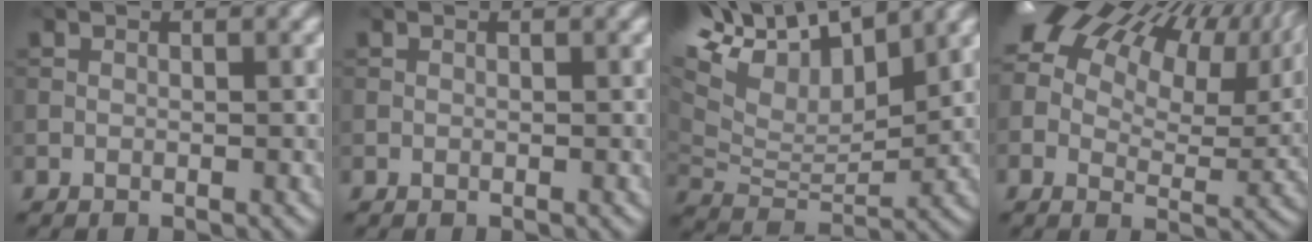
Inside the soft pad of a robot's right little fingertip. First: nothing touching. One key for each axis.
{"total": 0.0}
{"total": 12.2, "fx": 8.2, "fy": 5.1, "fz": 7.5, "tx": -0.165, "ty": 0.032, "tz": 0.141}
{"total": 18.1, "fx": 9.0, "fy": 9.6, "fz": 12.4, "tx": -0.208, "ty": 0.045, "tz": 0.140}